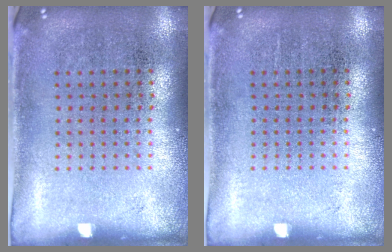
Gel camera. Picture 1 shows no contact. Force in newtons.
{"total": 0.0}